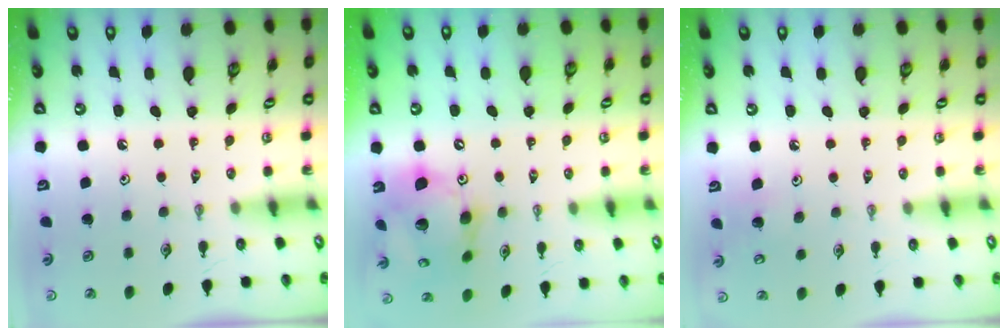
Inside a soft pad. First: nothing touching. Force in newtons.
{"total": 16.6, "press": 16.5, "slide": 2.0}
{"total": 6.5, "press": 6.4, "slide": 1.1}